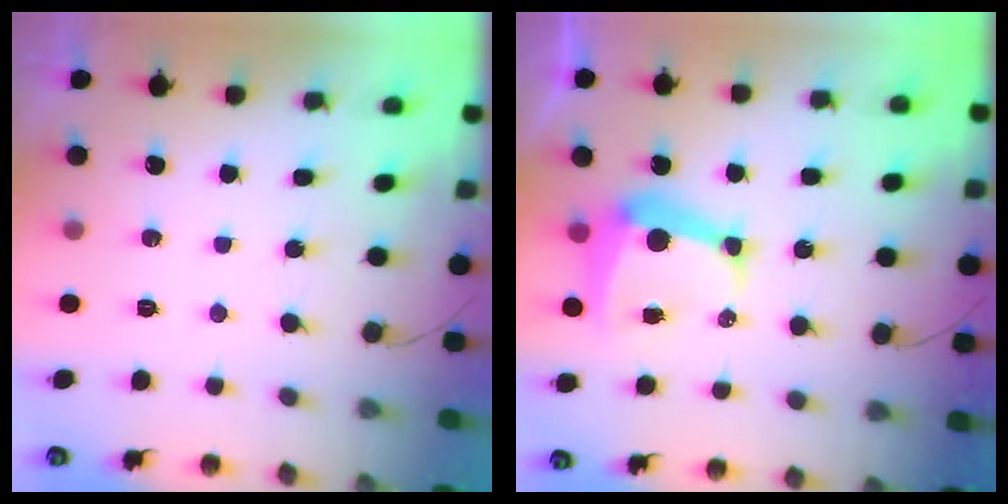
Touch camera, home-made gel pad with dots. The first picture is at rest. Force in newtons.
{"total": 8.7, "press": 8.6, "slide": 0.9}